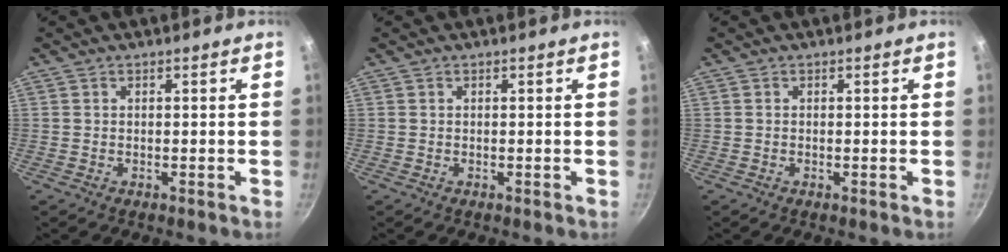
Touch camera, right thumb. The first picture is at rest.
{"total": 0.0}
{"total": 0.0}